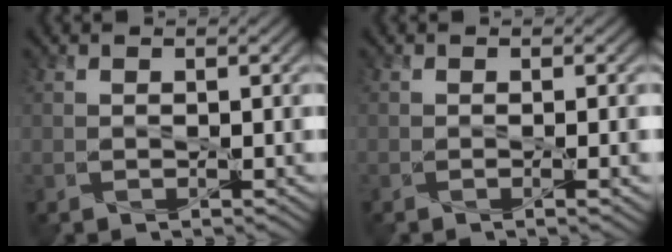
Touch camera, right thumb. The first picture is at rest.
{"total": 2.2, "force": [-0.4, 0.5, 2.1], "torque": [-0.030, 0.000, -0.010]}